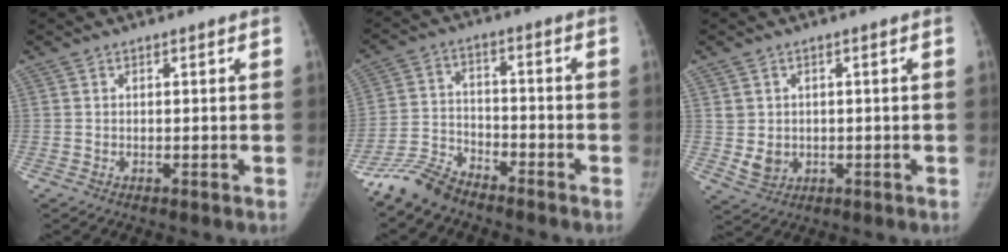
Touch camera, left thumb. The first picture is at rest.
{"total": 8.0, "force": [-7.3, 2.7, 2.0], "torque": [-0.038, 0.034, -0.149]}
{"total": 4.2, "force": [-0.2, 3.9, 1.7], "torque": [-0.016, 0.000, 0.010]}